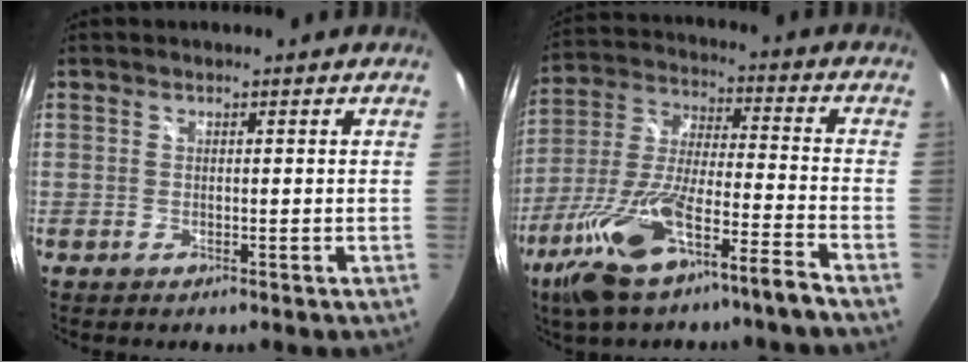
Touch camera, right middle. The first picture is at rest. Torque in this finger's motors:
{"motor_torque": [1.46, -0.68, 0.52, 0.21]}